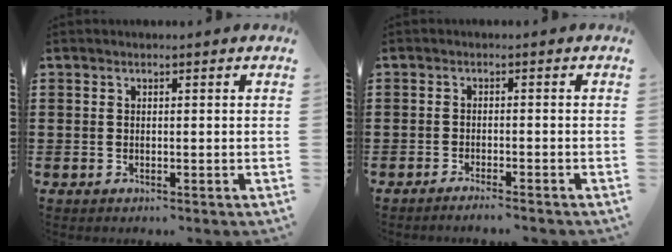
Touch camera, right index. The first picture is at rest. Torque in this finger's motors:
{"motor_torque": [0.09, 0.71, -0.35, -0.01]}